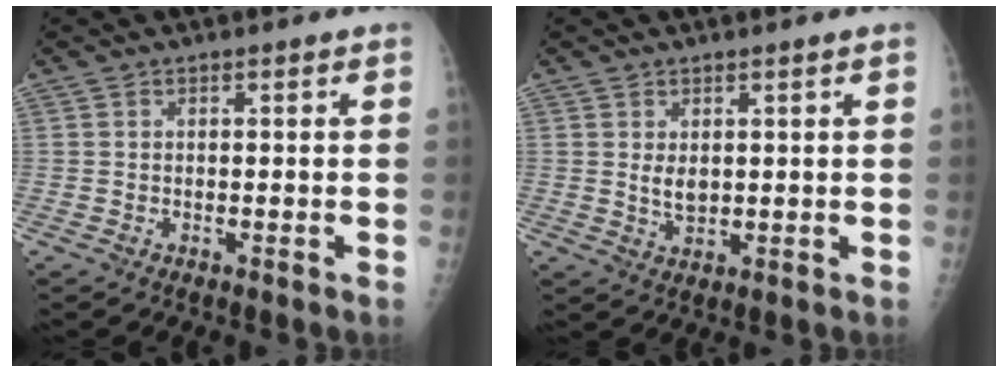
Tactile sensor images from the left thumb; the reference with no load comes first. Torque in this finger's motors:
{"motor_torque": [0.33, 0.48, 0.73, -0.07, 0.03]}